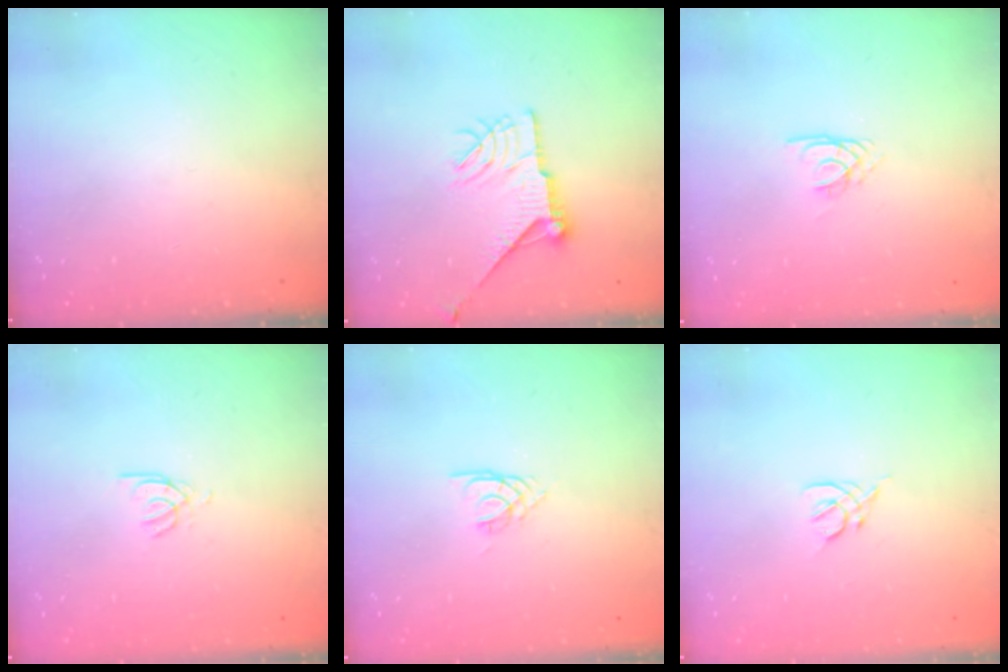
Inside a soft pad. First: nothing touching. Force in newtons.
{"total": 12.6, "press": 12.6, "slide": 0.4}
{"total": 2.2, "press": 2.2, "slide": 0.3}
{"total": 2.4, "press": 2.3, "slide": 0.4}
{"total": 1.7, "press": 1.7, "slide": 0.4}
{"total": 2.2, "press": 2.1, "slide": 0.6}